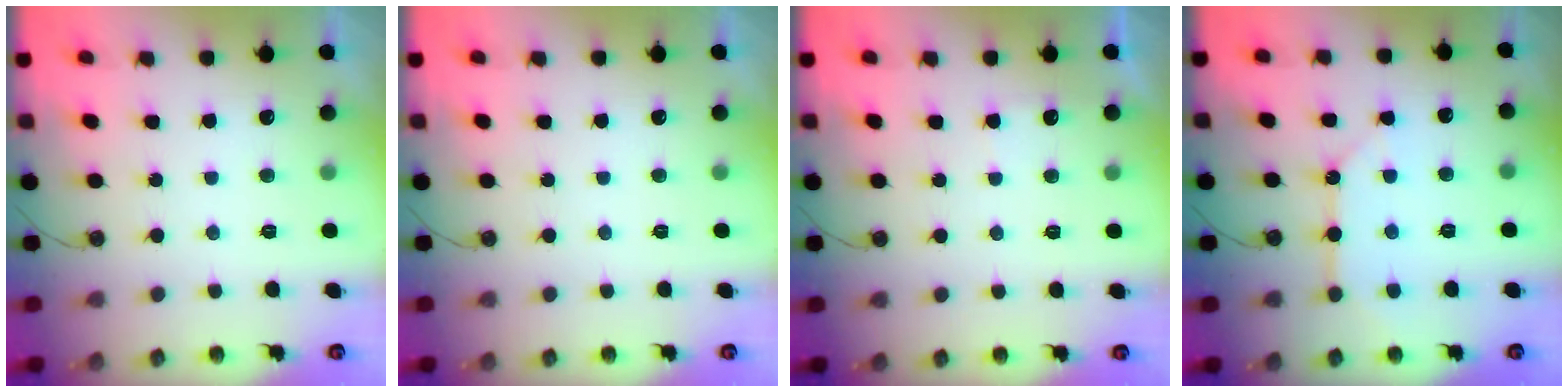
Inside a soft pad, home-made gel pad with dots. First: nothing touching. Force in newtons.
{"total": 0.5, "press": 0.4, "slide": 0.4}
{"total": 2.2, "press": 2.2, "slide": 0.3}
{"total": 10.4, "press": 10.3, "slide": 1.2}